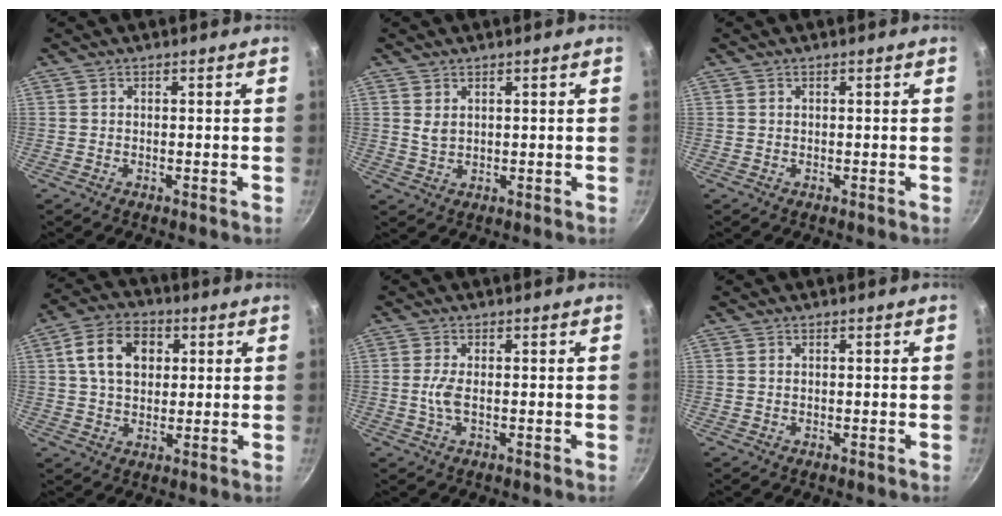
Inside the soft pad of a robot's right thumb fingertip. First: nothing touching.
{"total": 2.2, "force": [0.9, 1.3, 1.4], "torque": [-0.024, -0.005, 0.021]}
{"total": 0.0}
{"total": 11.0, "force": [2.7, 7.9, 7.1], "torque": [-0.106, 0.010, 0.036]}
{"total": 3.0, "force": [-0.4, 1.0, 2.8], "torque": [-0.069, 0.000, -0.010]}
{"total": 0.0}